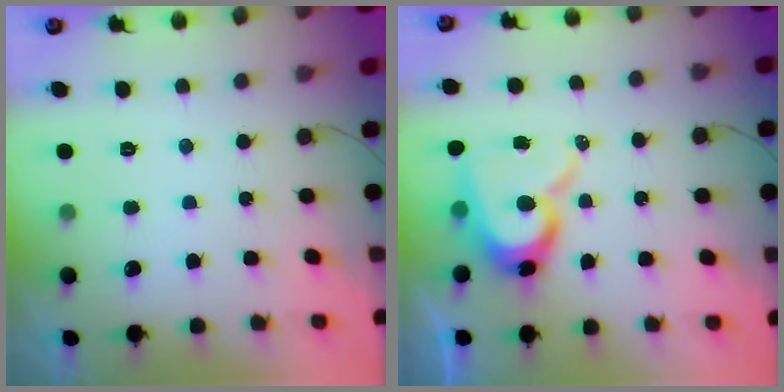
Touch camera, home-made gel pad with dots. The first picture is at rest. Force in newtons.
{"total": 12.4, "press": 12.4, "slide": 1.4}